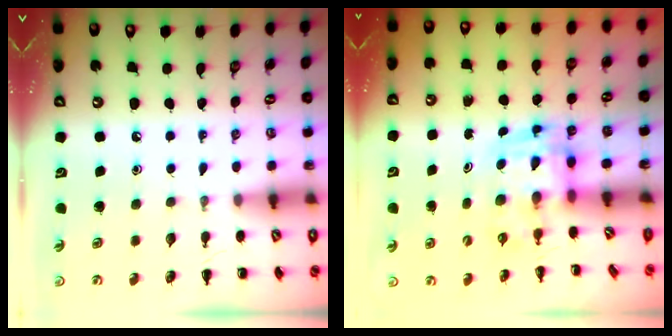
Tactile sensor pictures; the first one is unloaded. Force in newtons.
{"total": 3.6, "press": 3.5, "slide": 0.6}